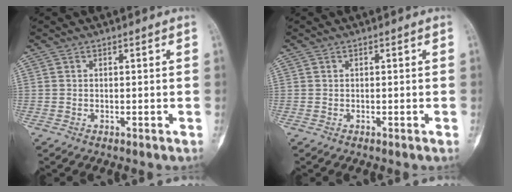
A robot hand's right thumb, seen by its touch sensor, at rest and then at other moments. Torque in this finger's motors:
{"motor_torque": [-0.21, 0.36, -0.19, 0.27, -0.01]}